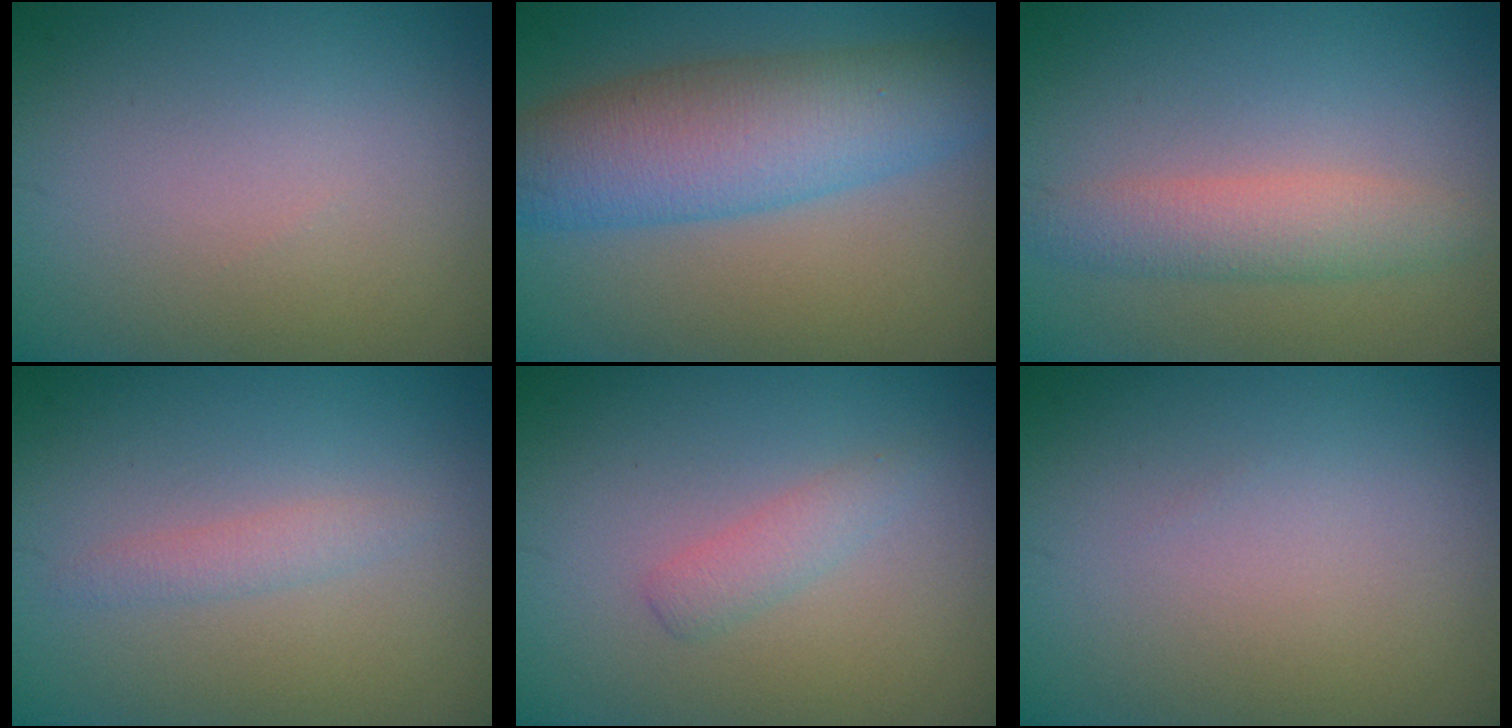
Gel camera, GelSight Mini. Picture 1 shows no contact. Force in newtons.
{"total": 7.4, "press": 7.4, "slide": 0.1}
{"total": 3.0, "press": 3.0, "slide": 0.0}
{"total": 1.3, "press": 1.3, "slide": 0.0}
{"total": 1.5, "press": 1.5, "slide": 0.1}
{"total": 0.0}